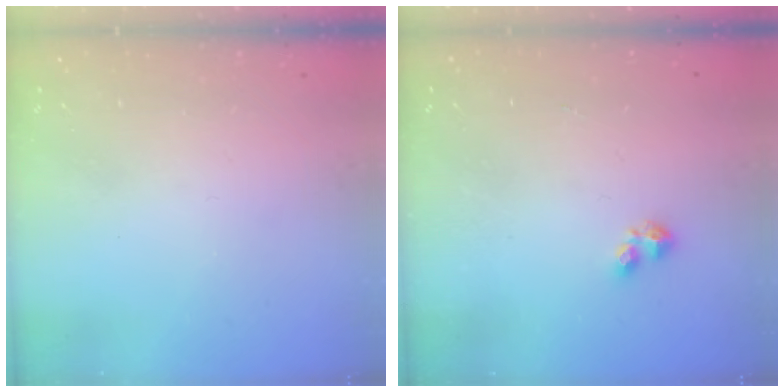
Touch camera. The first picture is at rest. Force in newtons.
{"total": 2.2, "press": 2.2, "slide": 0.4}